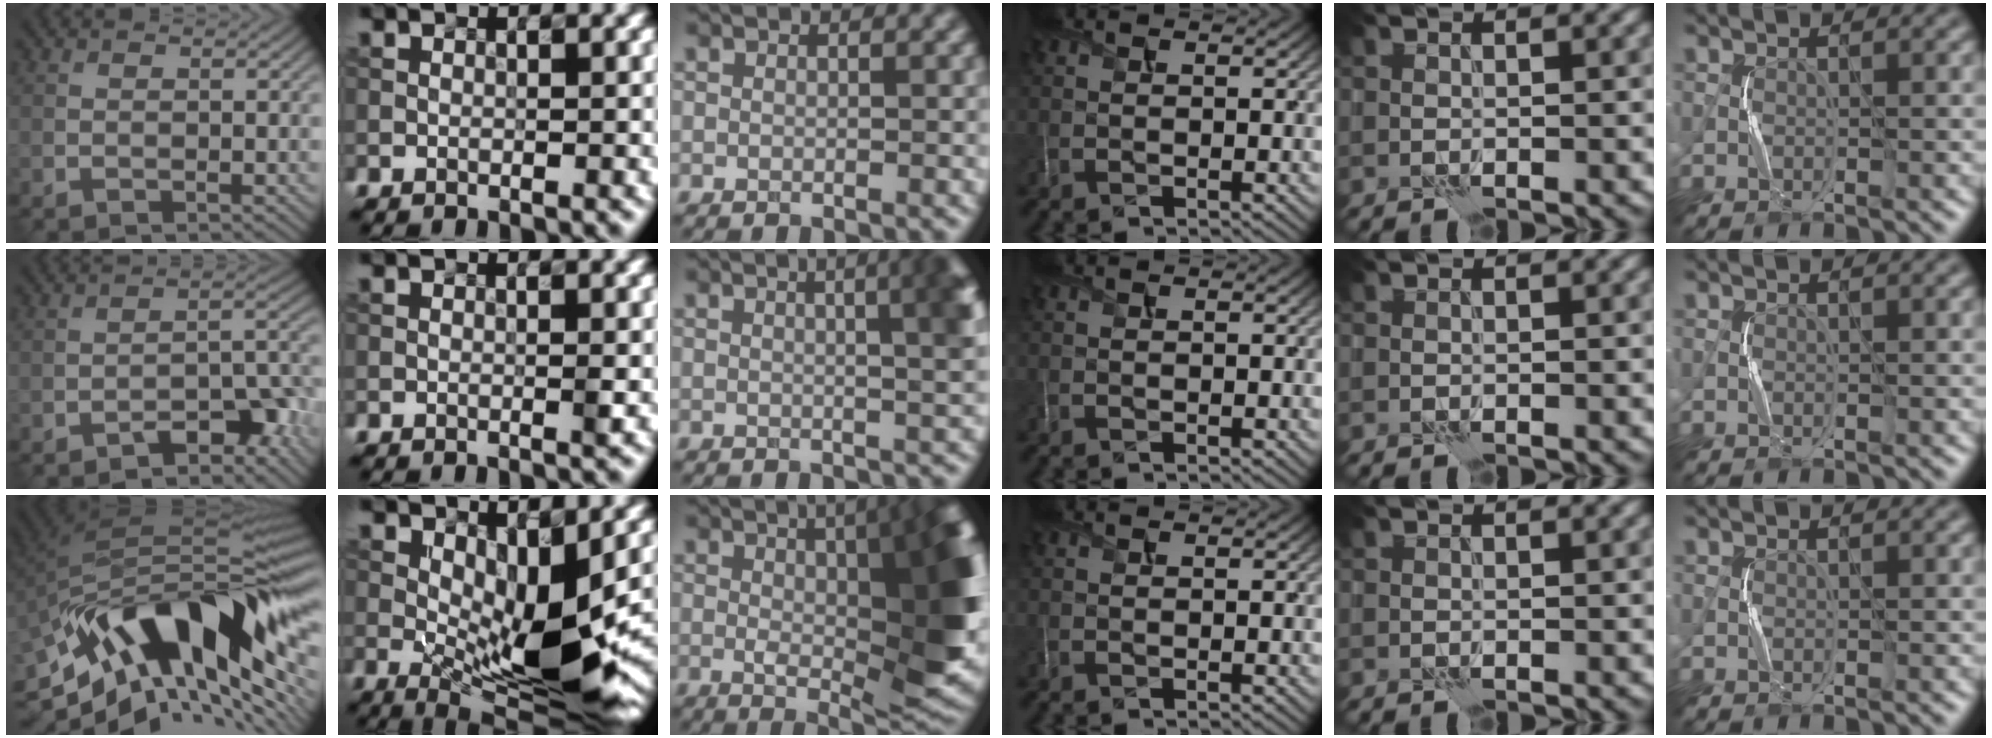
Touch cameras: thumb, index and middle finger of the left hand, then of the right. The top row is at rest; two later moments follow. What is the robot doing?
{"motion": "squeeze", "object": "paper clamp"}